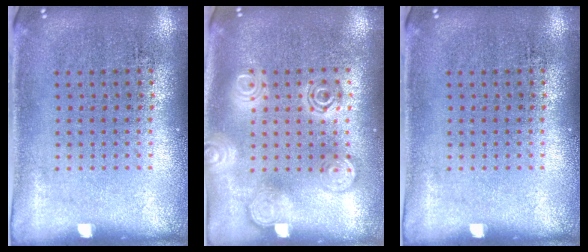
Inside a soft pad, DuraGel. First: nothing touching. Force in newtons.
{"total": 1.8, "press": 1.8, "slide": 0.2}
{"total": 0.0}